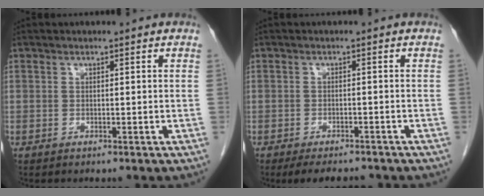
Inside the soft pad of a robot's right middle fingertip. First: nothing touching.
{"total": 6.2, "force": [-5.4, 1.9, 2.6], "torque": [-0.034, -0.006, -0.073]}